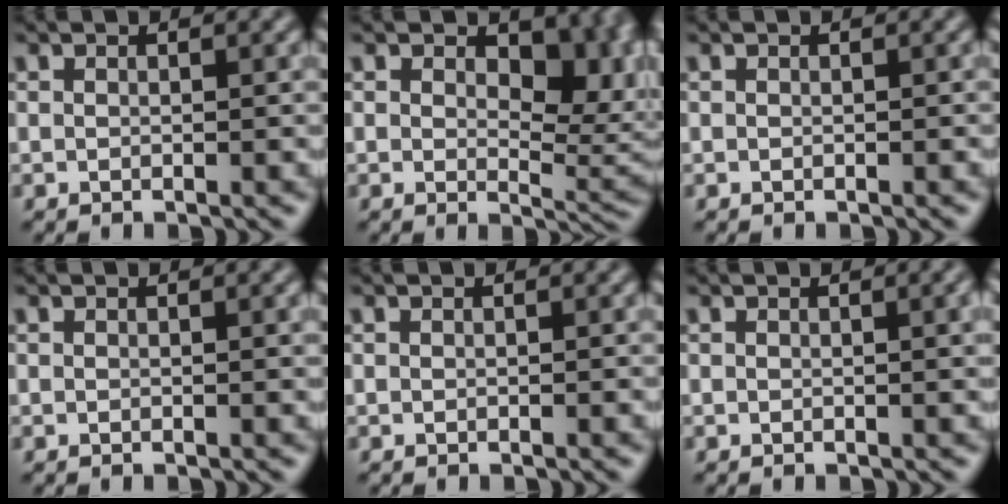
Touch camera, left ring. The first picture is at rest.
{"total": 8.2, "force": [2.0, 4.6, 6.4], "torque": [-0.084, -0.010, 0.031]}
{"total": 0.0}
{"total": 0.6, "force": [0.1, 0.1, 0.6], "torque": [-0.007, 0.000, 0.001]}
{"total": 0.0}
{"total": 1.9, "force": [0.3, 0.5, 1.8], "torque": [-0.019, 0.002, 0.003]}